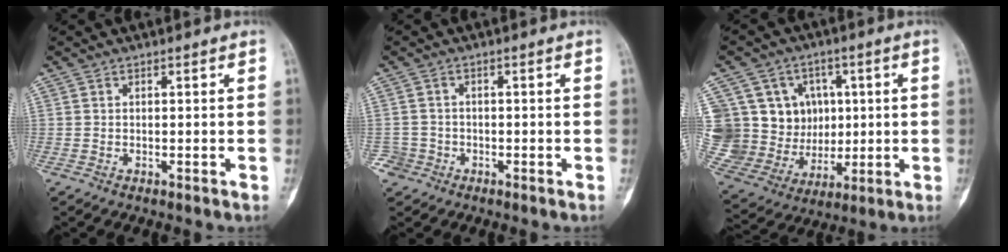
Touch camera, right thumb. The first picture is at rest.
{"total": 2.7, "force": [-1.5, 2.3, -0.3], "torque": [0.014, 0.012, -0.032]}
{"total": 18.8, "force": [3.7, 16.0, 9.2], "torque": [-0.140, 0.024, 0.102]}